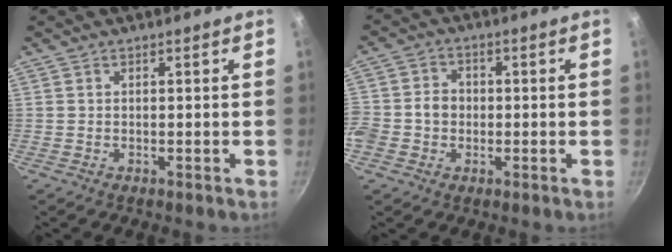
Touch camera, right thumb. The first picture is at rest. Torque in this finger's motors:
{"motor_torque": [0.92, 0.32, 0.67, -0.17, 0.03]}